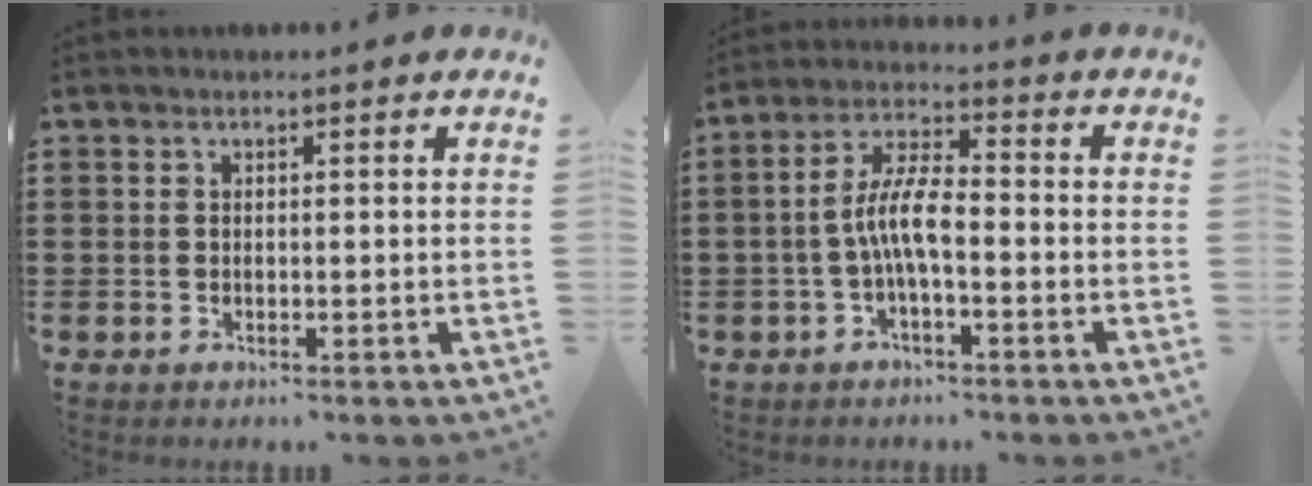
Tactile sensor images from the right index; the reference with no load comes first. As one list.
[{"total": 7.0, "force": [-1.6, 2.0, 6.5], "torque": [-0.141, -0.004, -0.035]}]